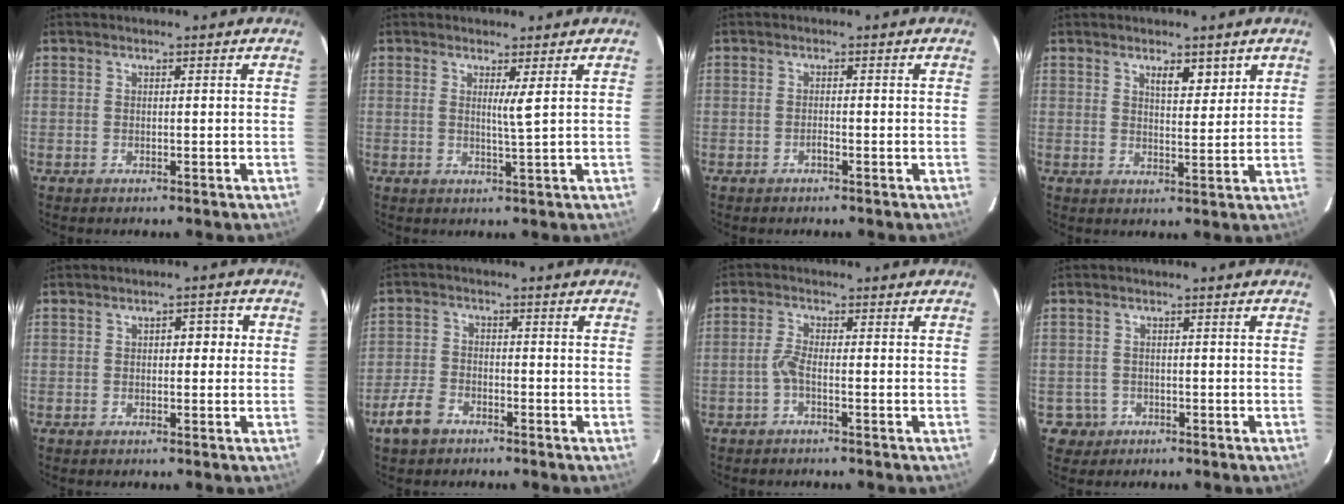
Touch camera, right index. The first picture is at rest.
{"total": 2.1, "force": [0.7, -0.6, 1.8], "torque": [-0.034, -0.009, 0.014]}
{"total": 0.8, "force": [-0.6, 0.2, 0.6], "torque": [-0.012, 0.001, -0.010]}
{"total": 3.7, "force": [2.4, 1.3, 2.5], "torque": [-0.037, -0.001, 0.040]}
{"total": 2.8, "force": [0.4, 1.4, 2.4], "torque": [-0.031, 0.017, 0.004]}
{"total": 5.1, "force": [-3.5, 3.0, 2.3], "torque": [-0.059, 0.002, -0.063]}
{"total": 2.4, "force": [-1.0, 0.3, 2.2], "torque": [-0.048, 0.001, -0.024]}
{"total": 3.0, "force": [-1.1, 2.8, -0.5], "torque": [0.015, 0.012, -0.020]}